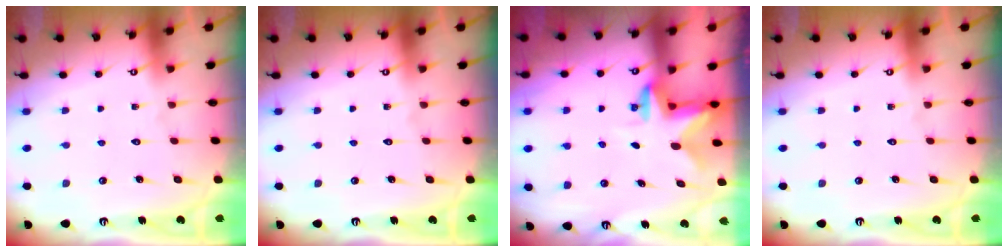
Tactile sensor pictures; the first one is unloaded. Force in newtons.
{"total": 0.0}
{"total": 2.5, "press": 2.4, "slide": 0.4}
{"total": 0.0}